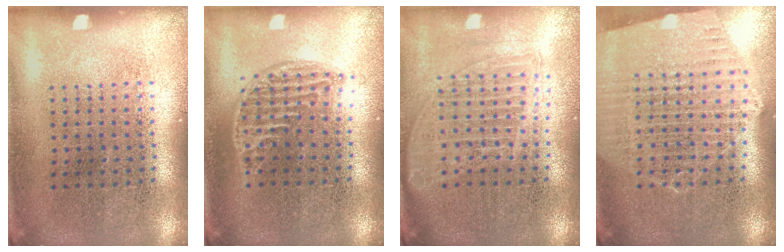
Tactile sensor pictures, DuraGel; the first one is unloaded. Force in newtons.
{"total": 1.2, "press": 1.0, "slide": 0.6}
{"total": 1.6, "press": 1.4, "slide": 0.8}
{"total": 1.6, "press": 1.5, "slide": 0.4}